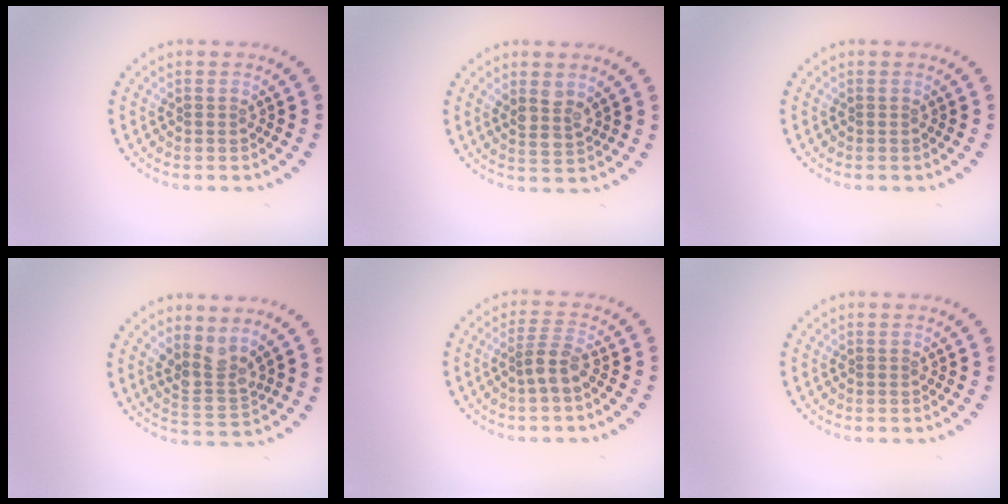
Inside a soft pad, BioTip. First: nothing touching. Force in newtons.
{"total": 2.3, "press": 2.1, "slide": 1.1}
{"total": 0.0}
{"total": 2.9, "press": 2.4, "slide": 1.6}
{"total": 2.2, "press": 1.7, "slide": 1.4}
{"total": 0.0}